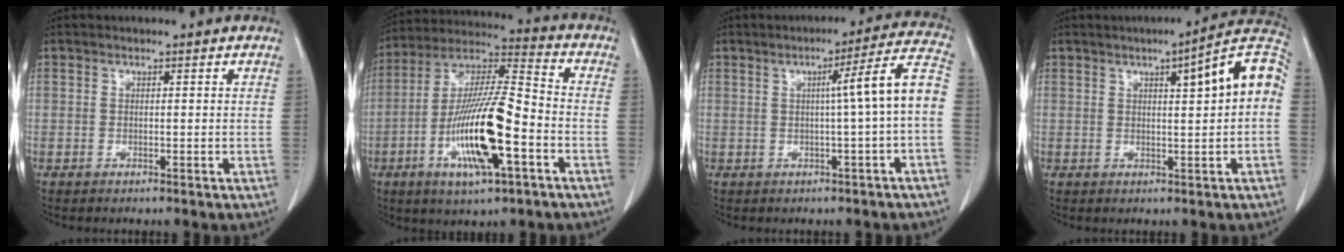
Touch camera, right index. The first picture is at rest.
{"total": 17.4, "force": [-5.5, 2.7, 16.3], "torque": [-0.320, -0.006, -0.097]}
{"total": 9.0, "force": [-0.6, -1.0, 9.0], "torque": [-0.116, 0.021, -0.012]}
{"total": 10.5, "force": [1.6, 1.1, 10.4], "torque": [-0.137, 0.028, 0.015]}